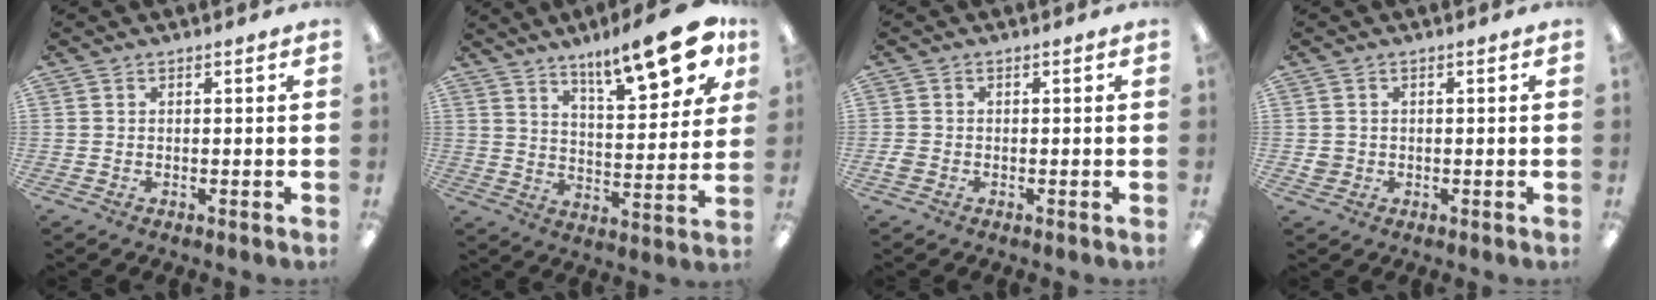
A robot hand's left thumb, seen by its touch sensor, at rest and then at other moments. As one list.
[{"total": 17.9, "force": [12.3, 4.8, 12.1], "torque": [-0.178, -0.072, 0.197]}, {"total": 1.7, "force": [-0.4, 1.2, 1.2], "torque": [-0.022, 0.005, -0.008]}, {"total": 1.8, "force": [0.1, 1.6, 0.7], "torque": [-0.016, 0.004, 0.000]}]